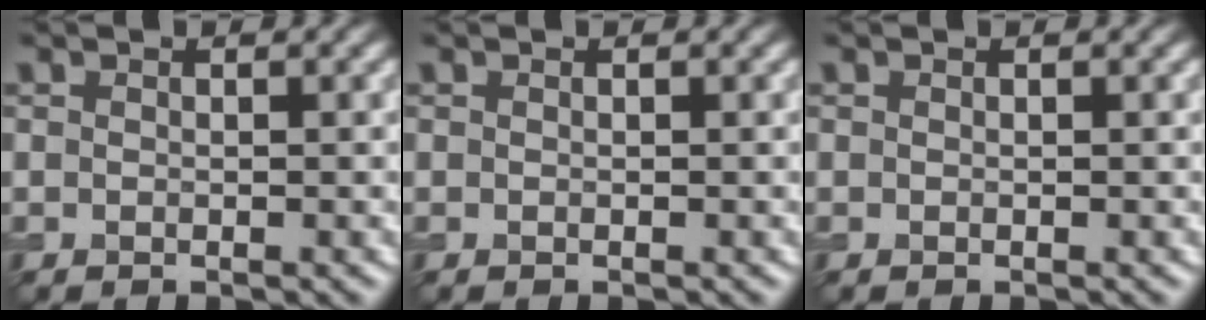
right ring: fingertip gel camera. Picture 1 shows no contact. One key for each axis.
{"total": 0.0}
{"total": 0.0}